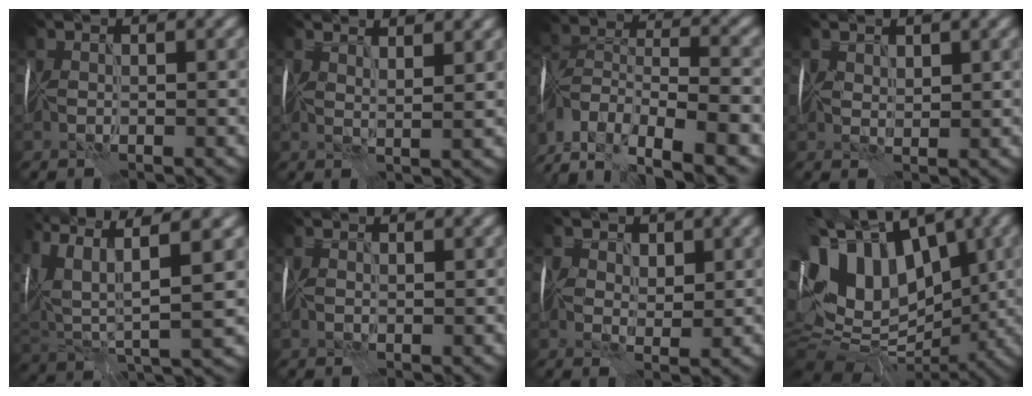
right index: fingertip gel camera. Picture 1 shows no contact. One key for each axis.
{"total": 3.7, "fx": 3.3, "fy": 0.5, "fz": 1.8, "tx": -0.032, "ty": 0.009, "tz": 0.044}
{"total": 11.5, "fx": -7.2, "fy": 5.4, "fz": 7.1, "tx": -0.142, "ty": 0.020, "tz": -0.126}
{"total": 2.1, "fx": 1.7, "fy": 1.0, "fz": 0.6, "tx": -0.016, "ty": -0.002, "tz": 0.036}
{"total": 12.0, "fx": 5.7, "fy": 4.2, "fz": 9.7, "tx": -0.211, "ty": 0.021, "tz": 0.112}
{"total": 1.3, "fx": 0.8, "fy": 0.8, "fz": 0.7, "tx": -0.016, "ty": 0.008, "tz": 0.013}
{"total": 3.1, "fx": 1.7, "fy": 2.1, "fz": 1.6, "tx": -0.021, "ty": 0.002, "tz": 0.018}
{"total": 16.7, "fx": 2.1, "fy": 11.9, "fz": 11.5, "tx": -0.224, "ty": 0.012, "tz": 0.060}